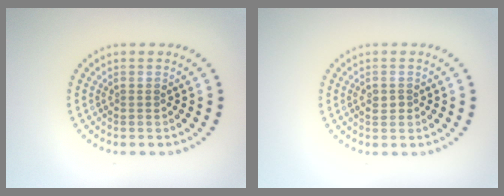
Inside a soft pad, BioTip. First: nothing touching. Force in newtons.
{"total": 1.2, "press": 1.2, "slide": 0.4}